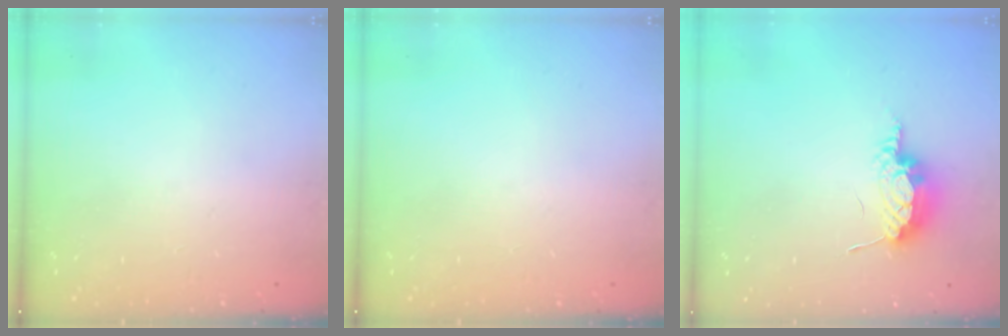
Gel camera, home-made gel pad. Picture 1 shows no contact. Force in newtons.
{"total": 0.0}
{"total": 11.3, "press": 9.0, "slide": 6.9}